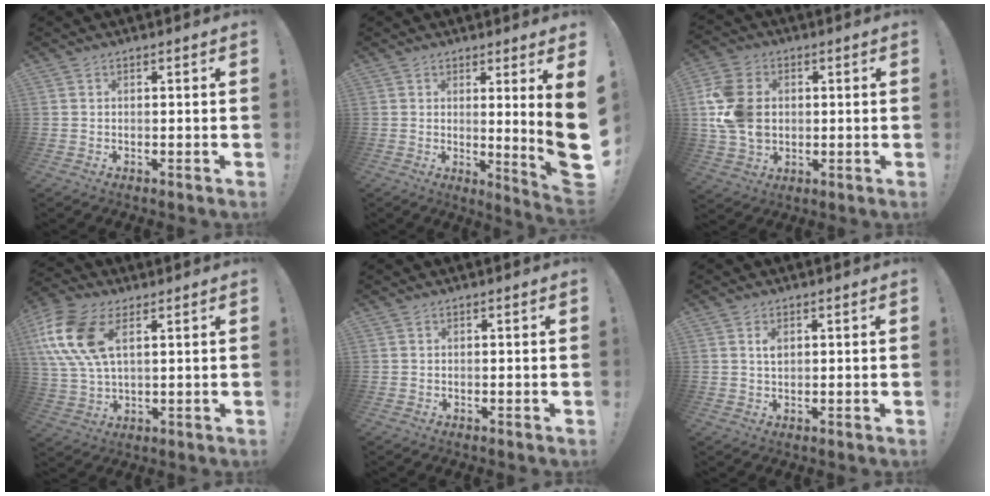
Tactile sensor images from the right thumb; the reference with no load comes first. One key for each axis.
{"total": 8.2, "fx": 1.3, "fy": -1.3, "fz": 8.0, "tx": -0.115, "ty": -0.030, "tz": 0.017}
{"total": 15.6, "fx": 1.2, "fy": 12.1, "fz": 9.7, "tx": -0.206, "ty": 0.000, "tz": 0.025}
{"total": 15.4, "fx": 5.8, "fy": 8.7, "fz": 11.3, "tx": -0.242, "ty": -0.010, "tz": 0.108}
{"total": 0.0}
{"total": 2.2, "fx": 0.9, "fy": 1.2, "fz": 1.6, "tx": -0.023, "ty": -0.003, "tz": 0.014}